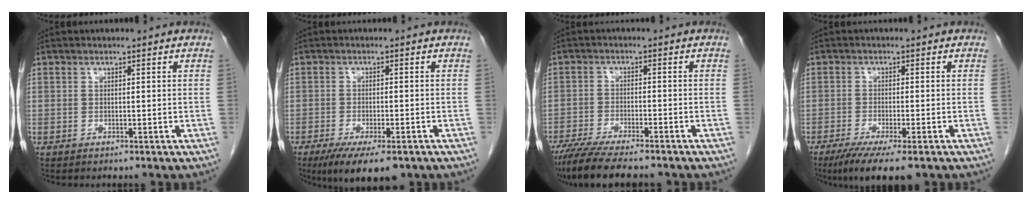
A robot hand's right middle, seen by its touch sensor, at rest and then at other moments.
{"total": 9.1, "force": [-6.3, 2.3, 6.1], "torque": [-0.093, -0.019, -0.095]}
{"total": 11.3, "force": [-9.5, 1.5, 5.9], "torque": [-0.095, -0.022, -0.149]}
{"total": 7.6, "force": [-5.3, 0.9, 5.4], "torque": [-0.087, -0.020, -0.082]}